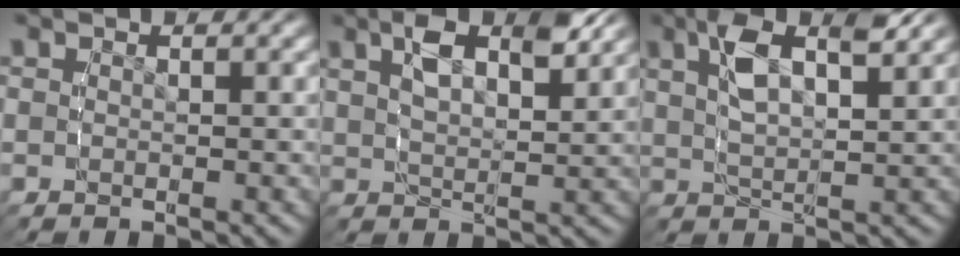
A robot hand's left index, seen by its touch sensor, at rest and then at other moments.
{"total": 5.1, "force": [2.7, 1.6, 4.0], "torque": [-0.066, -0.002, 0.050]}
{"total": 5.6, "force": [2.5, 1.7, 4.7], "torque": [-0.091, -0.001, 0.046]}